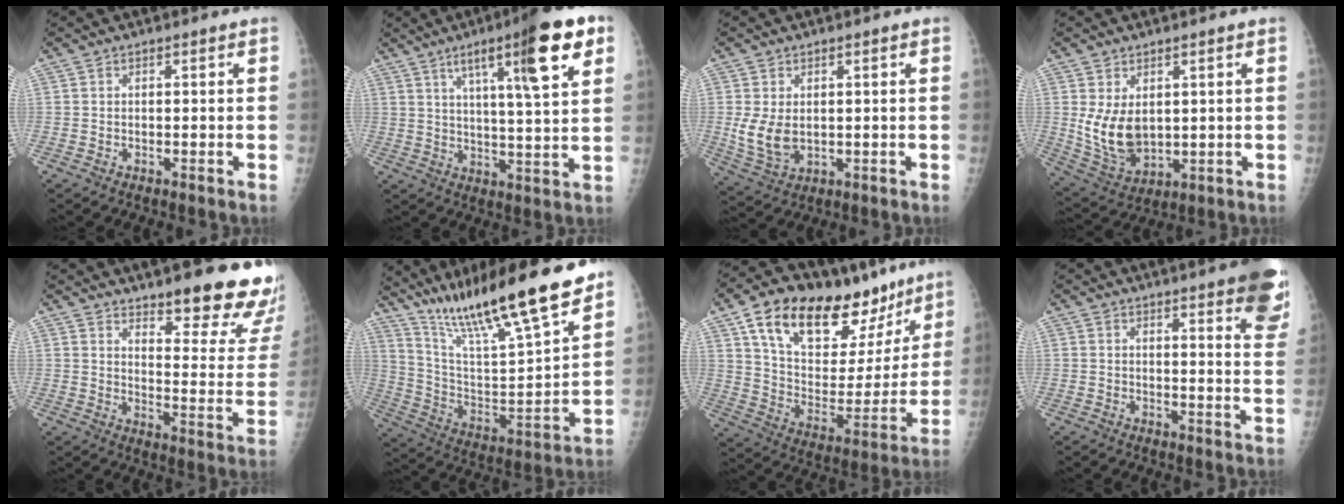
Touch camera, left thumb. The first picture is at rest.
{"total": 16.9, "force": [7.9, 2.6, 14.7], "torque": [-0.211, -0.021, 0.117]}
{"total": 6.6, "force": [0.4, 4.2, 5.0], "torque": [-0.090, -0.011, 0.022]}
{"total": 9.5, "force": [1.6, 6.1, 7.1], "torque": [-0.117, -0.021, 0.053]}
{"total": 20.9, "force": [15.2, 5.4, 13.3], "torque": [-0.135, -0.100, 0.197]}
{"total": 24.3, "force": [18.5, 3.2, 15.5], "torque": [-0.240, -0.077, 0.326]}
{"total": 28.7, "force": [17.8, 13.8, 17.8], "torque": [-0.238, -0.035, 0.288]}
{"total": 14.6, "force": [9.3, 2.9, 10.9], "torque": [-0.110, -0.040, 0.096]}